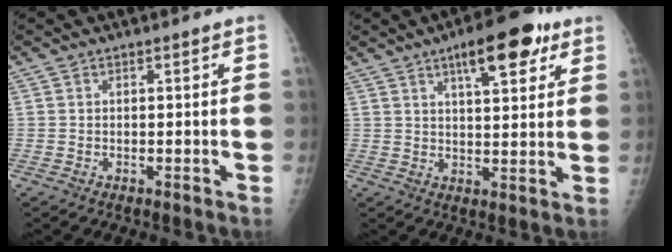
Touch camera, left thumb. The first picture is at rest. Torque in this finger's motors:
{"motor_torque": [1.29, 1.35, 0.86, -0.33, 0.06]}